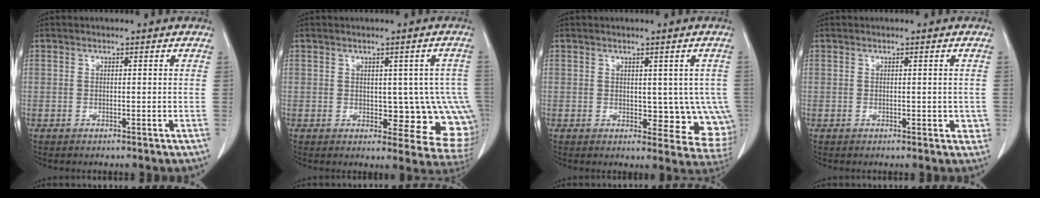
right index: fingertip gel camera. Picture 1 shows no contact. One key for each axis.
{"total": 9.5, "fx": -0.6, "fy": 4.3, "fz": 8.4, "tx": -0.081, "ty": 0.006, "tz": 0.001}
{"total": 7.9, "fx": 0.0, "fy": 4.6, "fz": 6.4, "tx": -0.048, "ty": 0.001, "tz": 0.009}
{"total": 2.2, "fx": -0.2, "fy": 1.4, "fz": 1.6, "tx": -0.010, "ty": 0.005, "tz": 0.000}